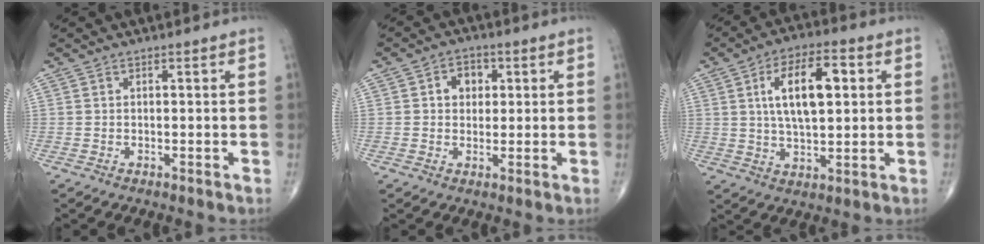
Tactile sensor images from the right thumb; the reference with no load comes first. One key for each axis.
{"total": 4.6, "fx": 1.0, "fy": 3.7, "fz": 2.5, "tx": -0.011, "ty": 0.004, "tz": 0.011}
{"total": 13.2, "fx": 3.0, "fy": 5.9, "fz": 11.4, "tx": -0.186, "ty": 0.005, "tz": 0.052}